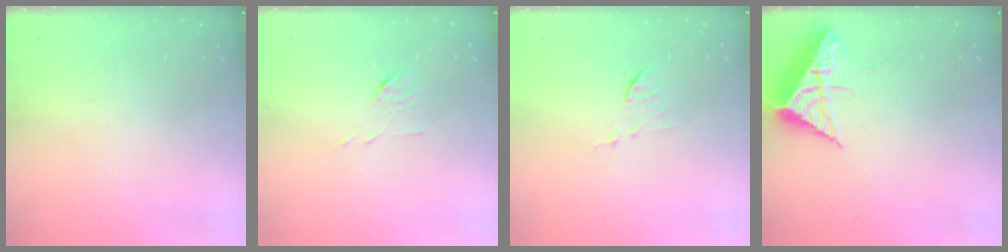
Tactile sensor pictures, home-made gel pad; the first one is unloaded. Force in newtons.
{"total": 5.3, "press": 5.2, "slide": 1.0}
{"total": 6.2, "press": 6.2, "slide": 0.2}
{"total": 9.4, "press": 9.4, "slide": 0.5}